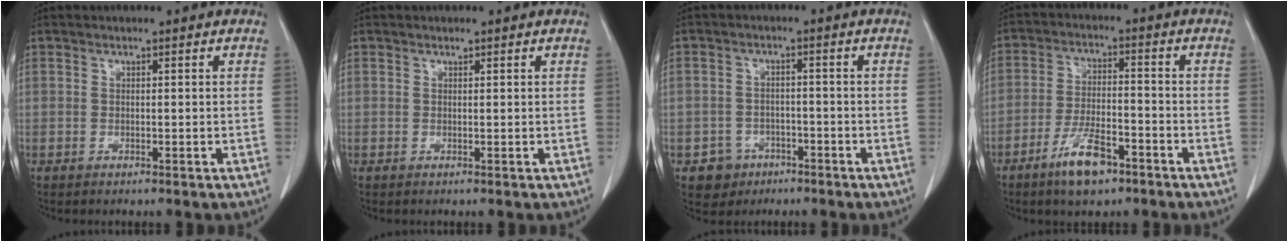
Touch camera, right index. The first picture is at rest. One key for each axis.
{"total": 0.0}
{"total": 4.6, "fx": -2.4, "fy": 3.9, "fz": 0.1, "tx": 0.001, "ty": 0.013, "tz": -0.033}
{"total": 8.1, "fx": -5.2, "fy": 2.5, "fz": 5.7, "tx": -0.111, "ty": -0.005, "tz": -0.092}